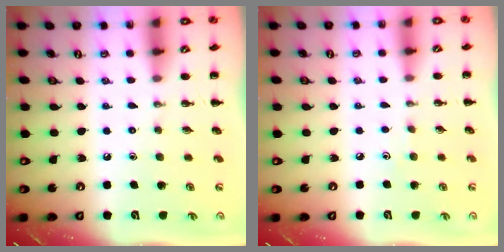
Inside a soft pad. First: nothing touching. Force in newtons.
{"total": 2.6, "press": 2.5, "slide": 0.8}